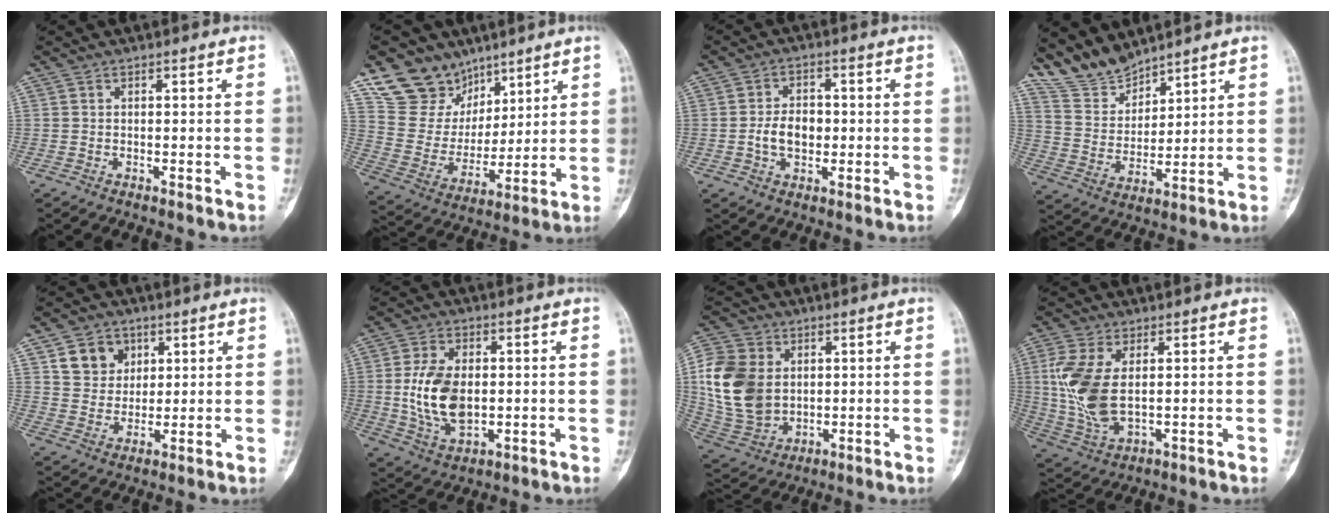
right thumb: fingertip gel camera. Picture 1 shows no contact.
{"total": 14.1, "force": [9.9, 9.8, 2.2], "torque": [0.000, -0.059, 0.199]}
{"total": 6.2, "force": [-0.7, 4.4, 4.4], "torque": [-0.063, 0.010, -0.013]}
{"total": 8.6, "force": [8.0, 2.9, 1.0], "torque": [-0.007, -0.051, 0.174]}
{"total": 8.2, "force": [3.5, 6.8, 2.8], "torque": [-0.013, -0.014, 0.064]}
{"total": 12.6, "force": [0.0, 7.9, 9.9], "torque": [-0.177, -0.004, 0.011]}
{"total": 16.2, "force": [1.9, 12.5, 10.2], "torque": [-0.192, -0.005, 0.045]}
{"total": 12.6, "force": [1.4, 6.9, 10.4], "torque": [-0.228, -0.009, 0.036]}